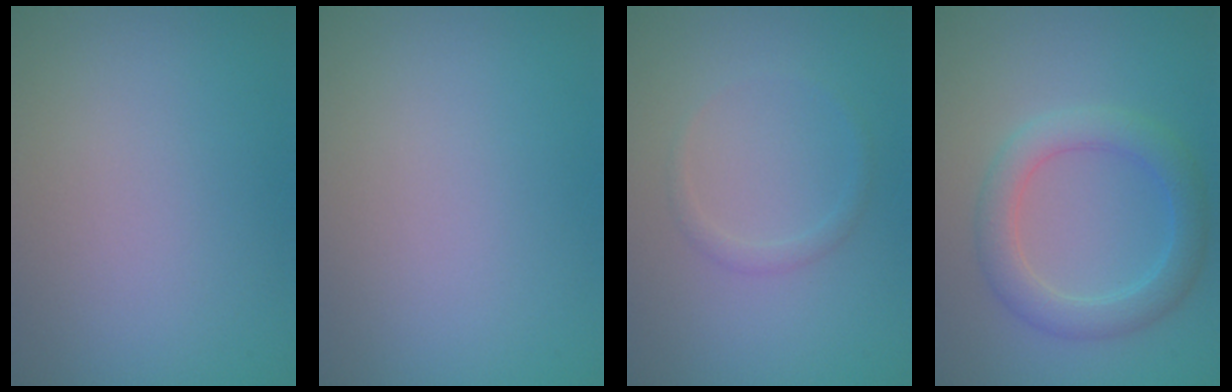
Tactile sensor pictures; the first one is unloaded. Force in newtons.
{"total": 0.0}
{"total": 1.0, "press": 1.0, "slide": 0.0}
{"total": 3.8, "press": 3.8, "slide": 0.2}